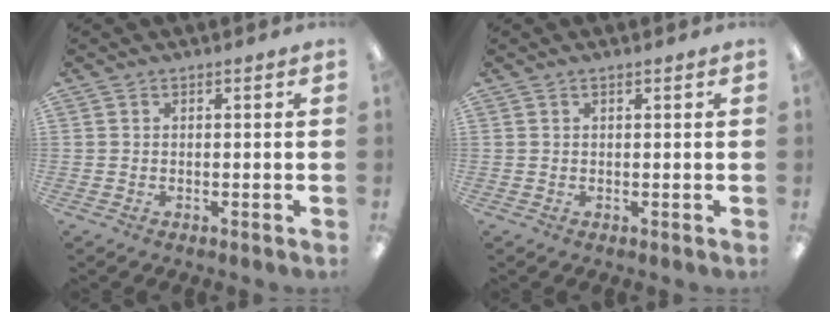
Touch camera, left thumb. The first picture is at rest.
{"total": 0.5, "force": [0.4, 0.1, 0.3], "torque": [-0.007, 0.003, 0.007]}